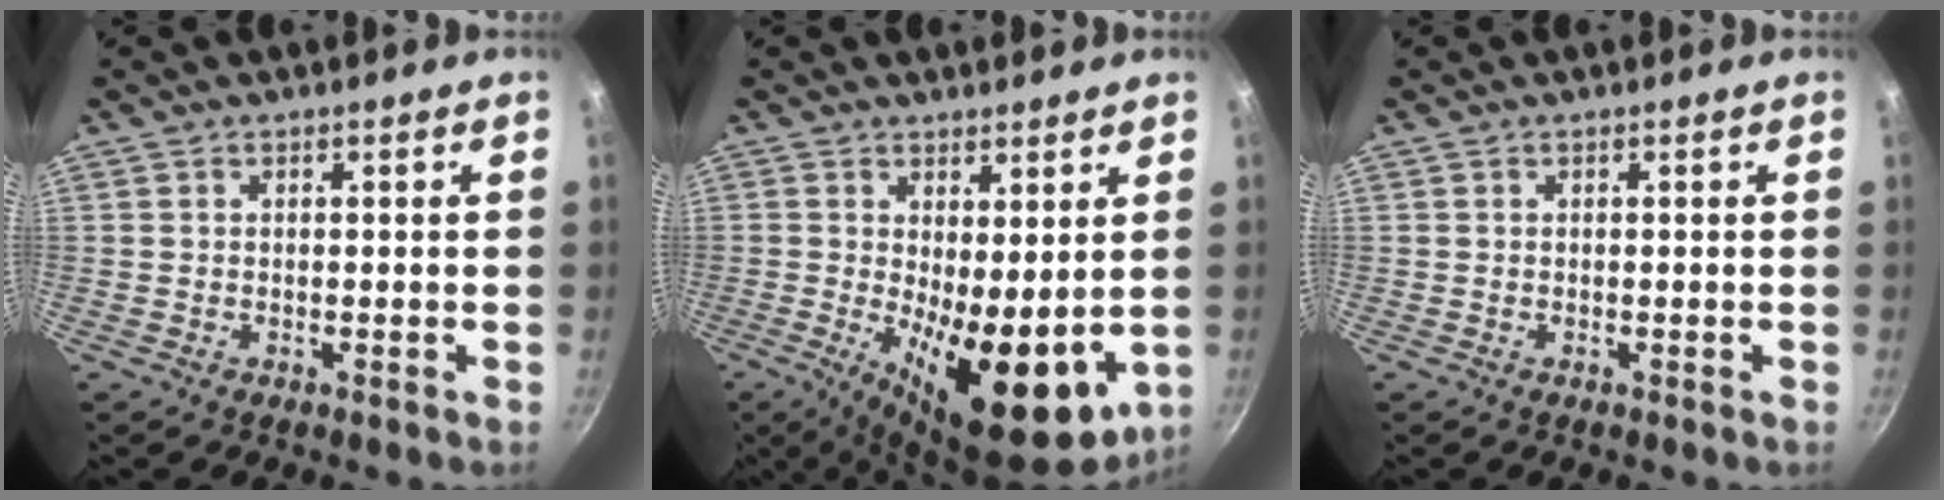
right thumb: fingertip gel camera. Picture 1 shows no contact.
{"total": 14.6, "force": [-0.9, 6.1, 13.3], "torque": [-0.166, -0.020, 0.000]}
{"total": 0.0}